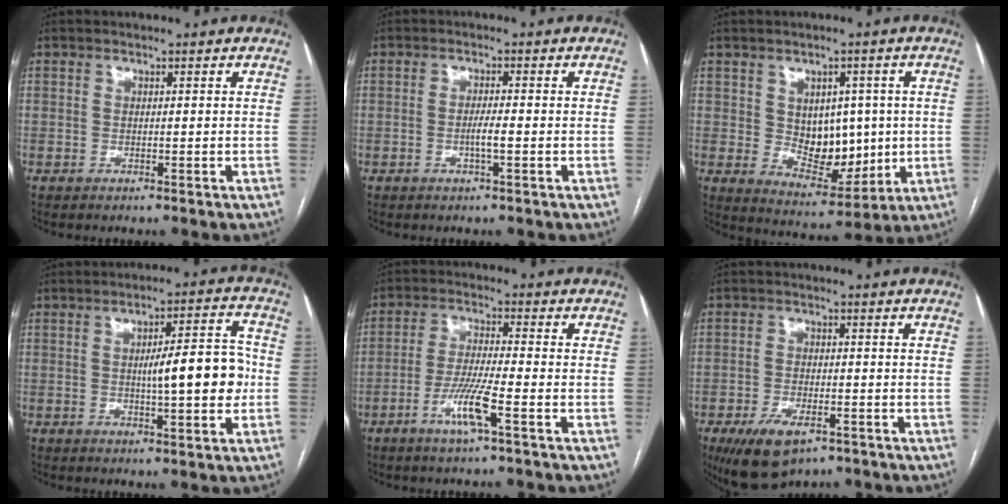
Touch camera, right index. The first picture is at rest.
{"total": 2.4, "force": [-0.7, 0.1, 2.3], "torque": [-0.044, 0.000, -0.013]}
{"total": 9.6, "force": [0.7, 6.1, 7.4], "torque": [-0.105, 0.002, 0.030]}
{"total": 10.0, "force": [-0.6, 2.0, 9.8], "torque": [-0.137, 0.021, -0.007]}
{"total": 7.2, "force": [-3.4, 0.1, 6.3], "torque": [-0.127, -0.007, -0.066]}
{"total": 7.9, "force": [-4.8, 3.6, 5.2], "torque": [-0.097, -0.011, -0.073]}